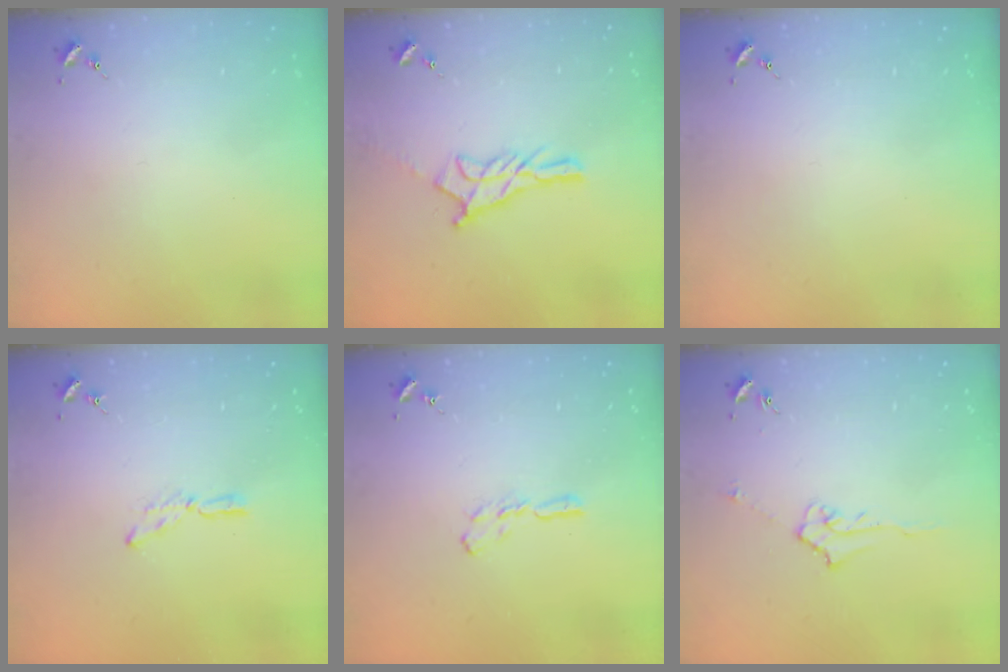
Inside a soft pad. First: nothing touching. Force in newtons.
{"total": 11.2, "press": 11.1, "slide": 0.7}
{"total": 0.0}
{"total": 6.9, "press": 6.9, "slide": 0.4}
{"total": 5.6, "press": 5.5, "slide": 0.4}
{"total": 5.1, "press": 5.0, "slide": 0.6}